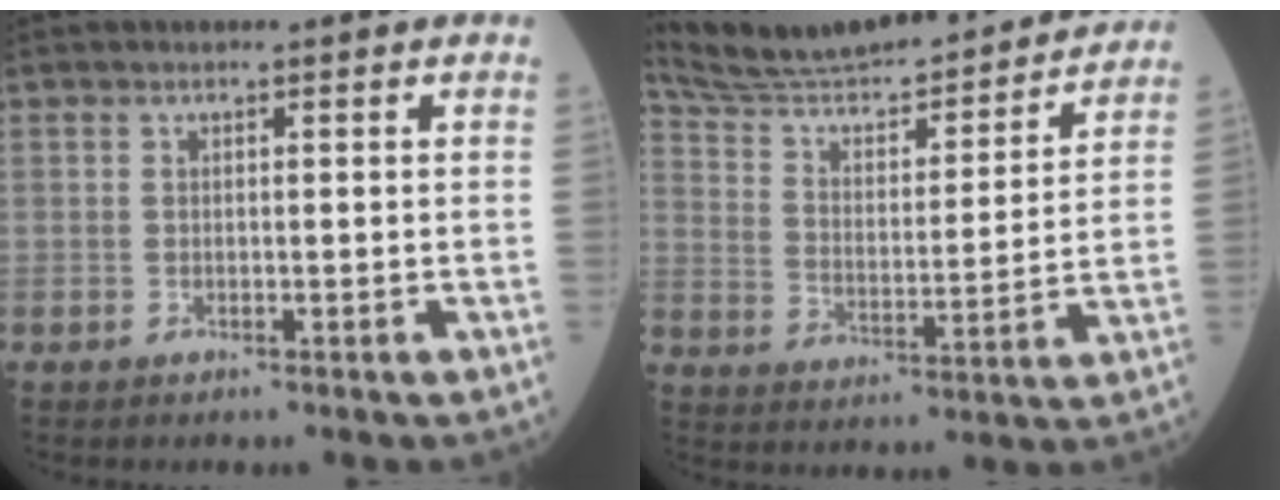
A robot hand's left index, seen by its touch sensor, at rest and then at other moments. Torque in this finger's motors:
{"motor_torque": [0.97, -1.16, 0.13, 0.04]}